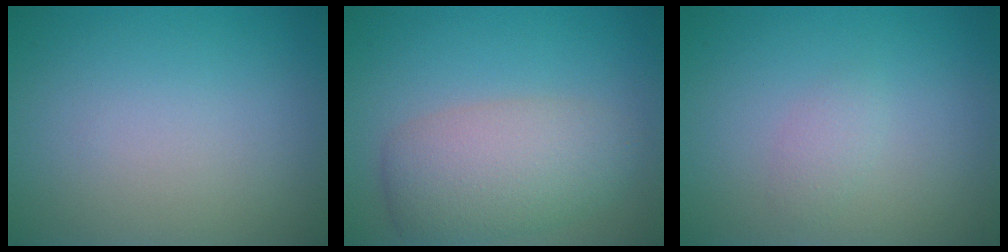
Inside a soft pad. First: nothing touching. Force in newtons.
{"total": 5.3, "press": 5.3, "slide": 0.3}
{"total": 1.1, "press": 1.1, "slide": 0.1}